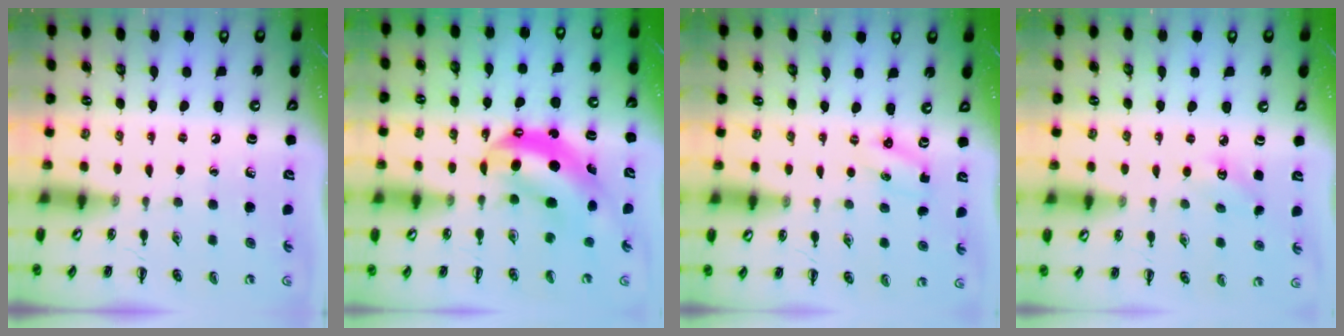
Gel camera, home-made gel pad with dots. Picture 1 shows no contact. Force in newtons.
{"total": 8.1, "press": 7.9, "slide": 1.7}
{"total": 2.3, "press": 2.2, "slide": 0.7}
{"total": 2.6, "press": 2.5, "slide": 0.7}